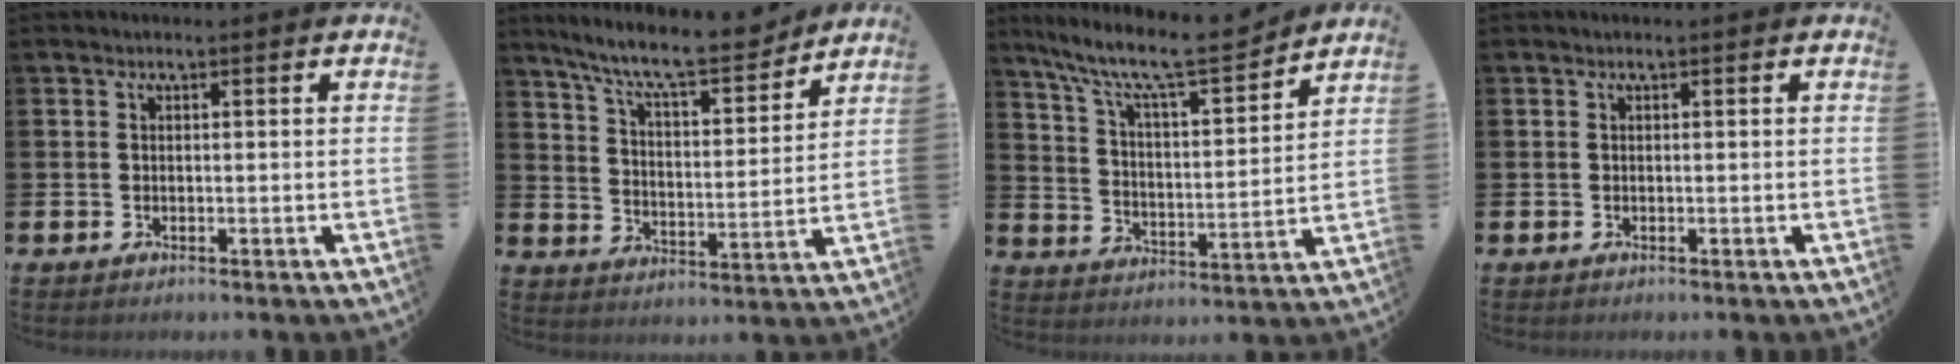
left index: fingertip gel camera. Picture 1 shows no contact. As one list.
[{"total": 9.9, "force": [8.9, 1.4, 3.9], "torque": [-0.095, -0.062, 0.152]}, {"total": 9.9, "force": [8.7, 1.5, 4.4], "torque": [-0.105, -0.066, 0.141]}, {"total": 0.0}]